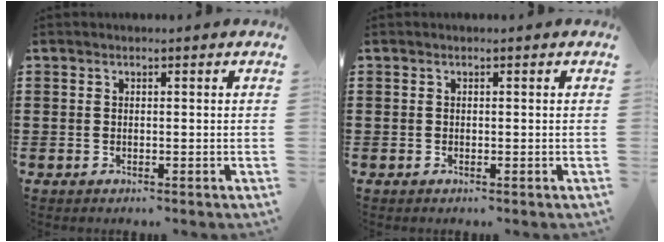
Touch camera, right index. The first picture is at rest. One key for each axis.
{"total": 0.0}